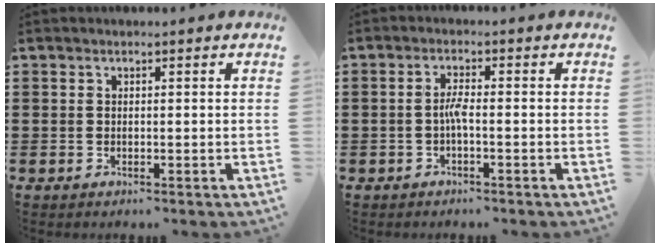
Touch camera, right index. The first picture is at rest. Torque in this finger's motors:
{"motor_torque": [0.63, -0.36, 0.16, 0.07]}